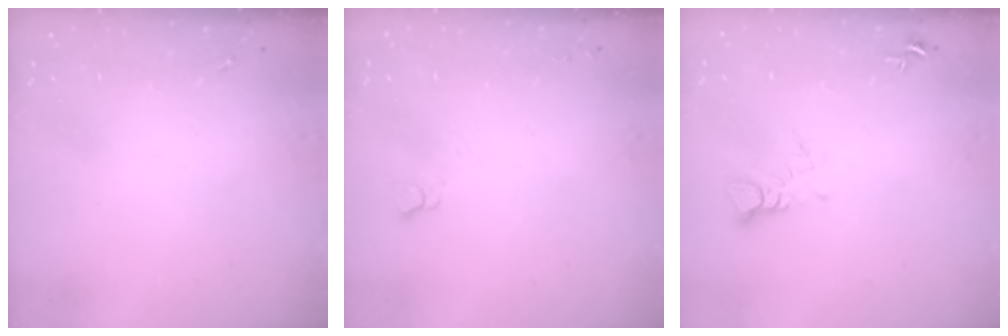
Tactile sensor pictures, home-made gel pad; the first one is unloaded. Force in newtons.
{"total": 2.7, "press": 2.7, "slide": 0.3}
{"total": 3.8, "press": 3.7, "slide": 0.2}